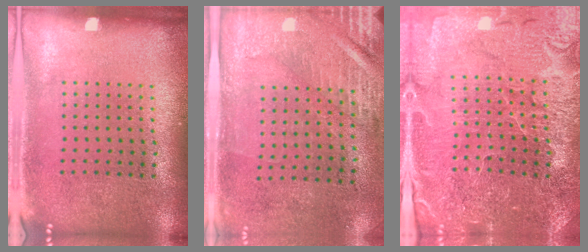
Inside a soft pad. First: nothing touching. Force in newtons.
{"total": 3.0, "press": 2.5, "slide": 1.6}
{"total": 3.4, "press": 3.4, "slide": 0.3}